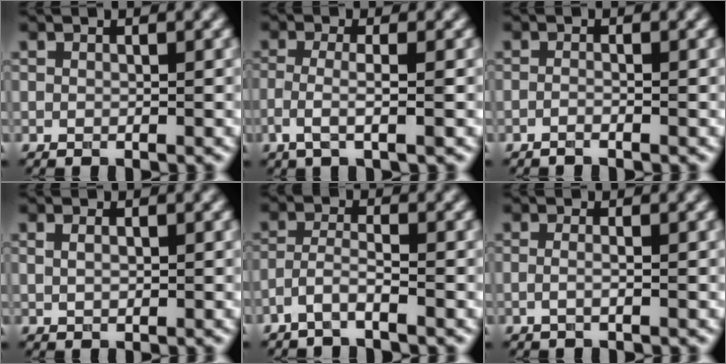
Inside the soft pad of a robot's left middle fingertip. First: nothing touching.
{"total": 2.7, "force": [-0.8, 0.6, 2.5], "torque": [-0.048, -0.002, -0.022]}
{"total": 0.8, "force": [-0.6, 0.1, 0.5], "torque": [-0.008, -0.002, -0.014]}
{"total": 1.4, "force": [0.4, 0.8, 1.0], "torque": [-0.017, -0.003, 0.015]}
{"total": 2.2, "force": [-1.7, 0.4, 1.4], "torque": [-0.031, 0.004, -0.043]}
{"total": 1.0, "force": [-0.2, 0.3, 1.0], "torque": [-0.021, -0.008, -0.011]}